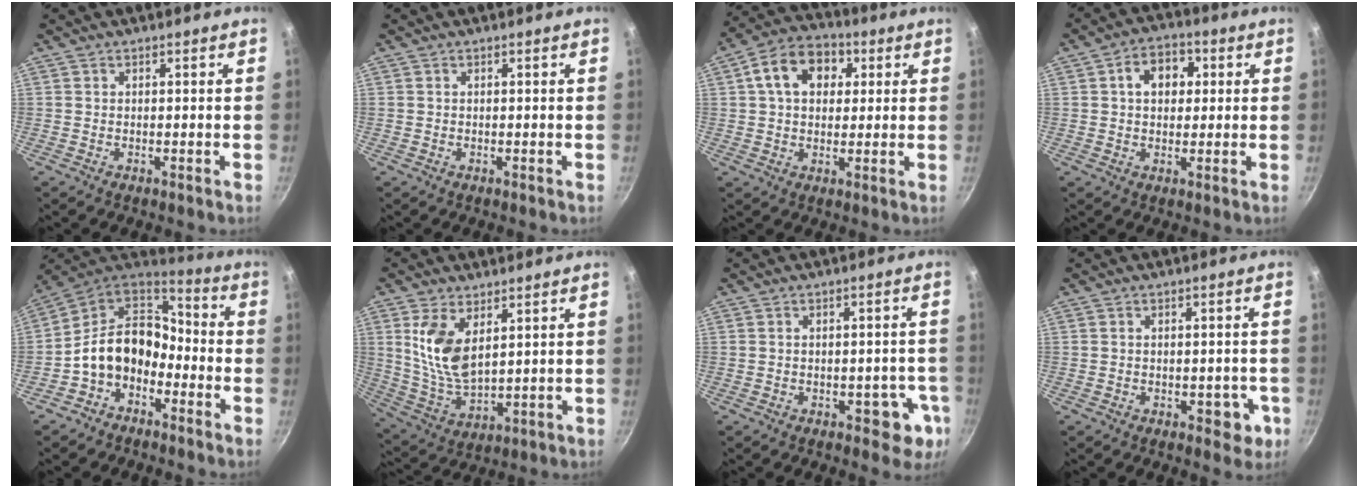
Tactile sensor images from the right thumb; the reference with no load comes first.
{"total": 0.0}
{"total": 11.9, "force": [3.3, 8.5, 7.6], "torque": [-0.102, 0.017, 0.038]}
{"total": 7.8, "force": [1.8, 5.7, 5.0], "torque": [-0.044, 0.010, 0.017]}
{"total": 13.6, "force": [-4.3, 10.1, 8.1], "torque": [-0.117, 0.062, -0.098]}
{"total": 11.1, "force": [3.9, 5.7, 8.7], "torque": [-0.165, -0.032, 0.086]}
{"total": 6.0, "force": [-2.4, 3.7, 4.2], "torque": [-0.016, 0.018, -0.020]}
{"total": 4.6, "force": [-1.6, 2.8, 3.3], "torque": [-0.014, 0.011, -0.015]}